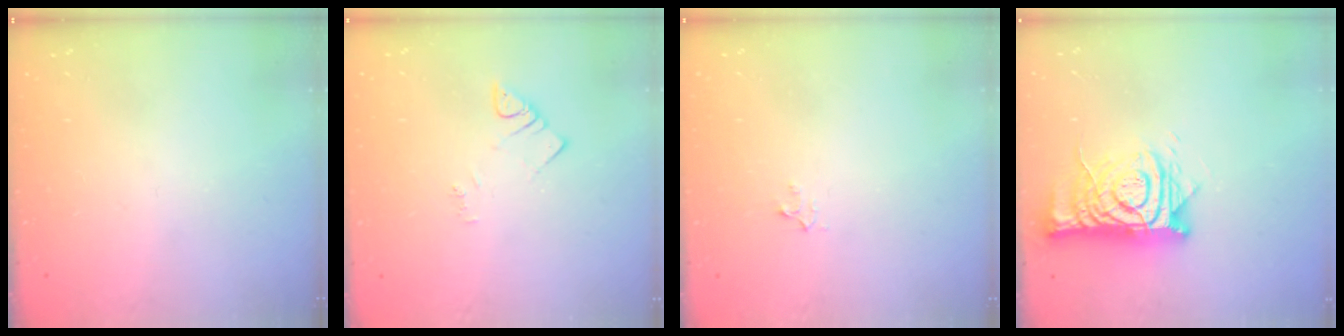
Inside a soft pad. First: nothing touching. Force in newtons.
{"total": 3.0, "press": 3.0, "slide": 0.6}
{"total": 3.0, "press": 3.0, "slide": 0.5}
{"total": 13.3, "press": 13.3, "slide": 1.1}